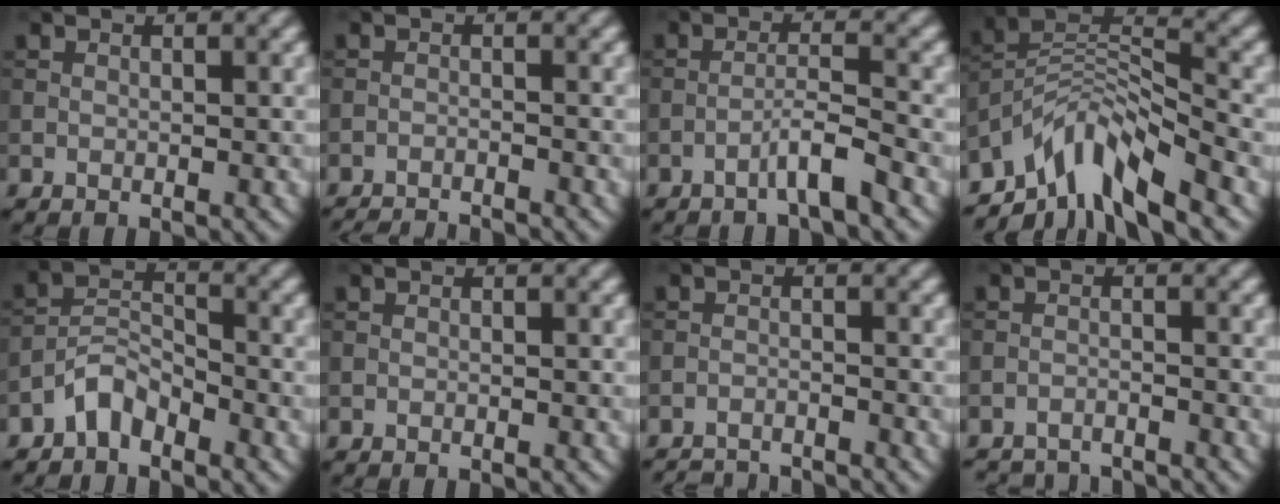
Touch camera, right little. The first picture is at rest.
{"total": 4.7, "force": [-4.5, 0.6, 1.1], "torque": [-0.019, -0.010, -0.071]}
{"total": 2.8, "force": [-1.8, 0.0, 2.1], "torque": [-0.034, 0.013, -0.042]}
{"total": 7.1, "force": [-5.5, 2.1, 3.9], "torque": [-0.059, 0.001, -0.114]}
{"total": 2.9, "force": [-2.3, 1.2, 1.3], "torque": [-0.021, 0.013, -0.052]}
{"total": 0.0}
{"total": 4.4, "force": [-4.3, 0.5, 0.8], "torque": [-0.015, -0.009, -0.071]}
{"total": 4.5, "force": [-4.4, 0.5, 0.5], "torque": [-0.013, -0.008, -0.073]}